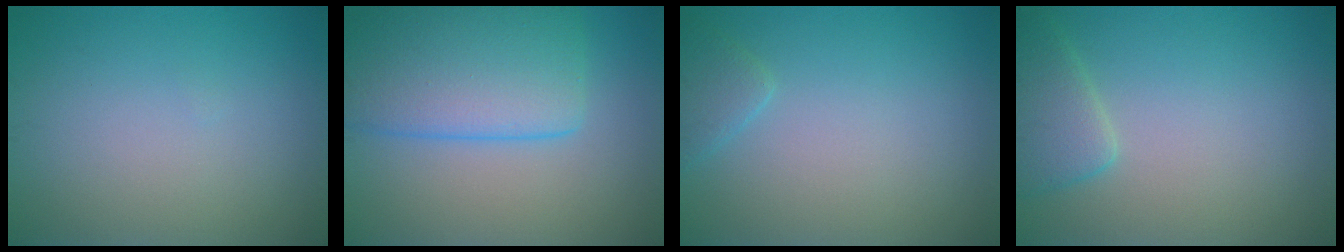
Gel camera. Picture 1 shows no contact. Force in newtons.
{"total": 7.9, "press": 7.9, "slide": 0.5}
{"total": 1.5, "press": 1.5, "slide": 0.1}
{"total": 3.0, "press": 3.0, "slide": 0.3}